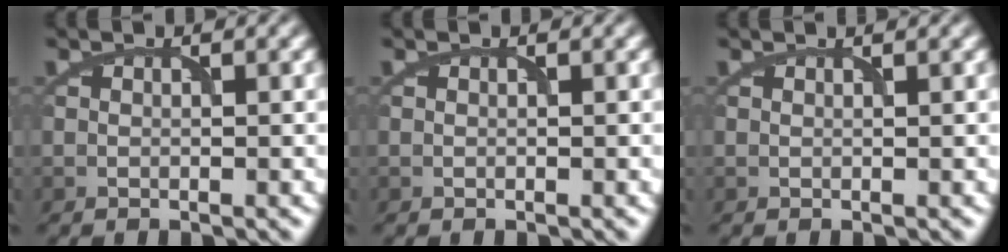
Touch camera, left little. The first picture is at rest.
{"total": 0.0}
{"total": 0.7, "force": [0.6, 0.1, 0.3], "torque": [-0.011, -0.003, 0.002]}